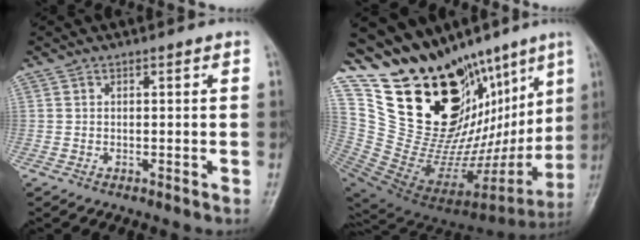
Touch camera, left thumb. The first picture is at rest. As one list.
[{"total": 34.4, "force": [18.7, 16.0, 24.0], "torque": [-0.339, -0.060, 0.333]}]